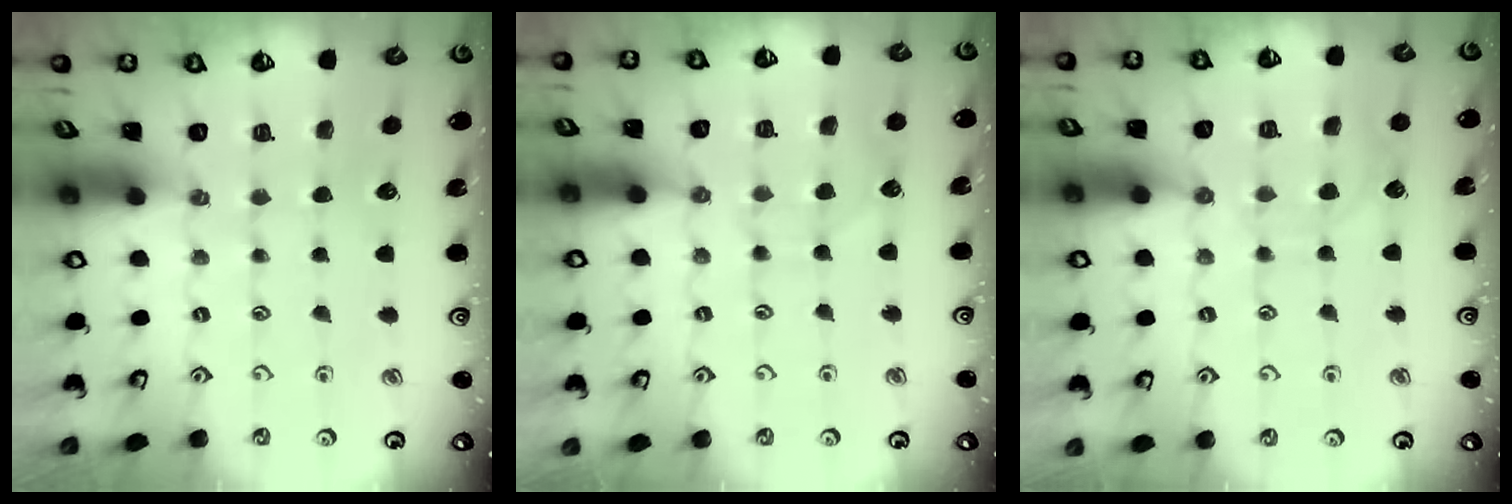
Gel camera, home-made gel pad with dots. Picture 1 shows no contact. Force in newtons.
{"total": 4.7, "press": 4.6, "slide": 0.6}
{"total": 7.9, "press": 7.9, "slide": 0.5}